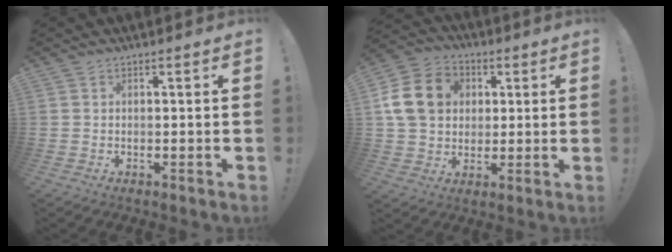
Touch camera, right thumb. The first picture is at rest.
{"total": 15.7, "force": [3.3, 12.9, 8.4], "torque": [-0.151, 0.006, 0.071]}